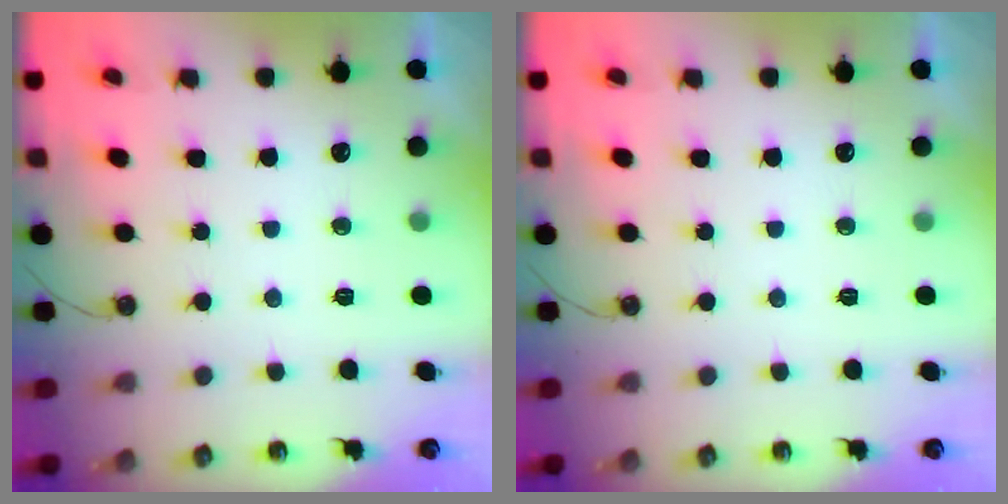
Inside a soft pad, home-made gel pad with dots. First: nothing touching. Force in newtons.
{"total": 0.0}